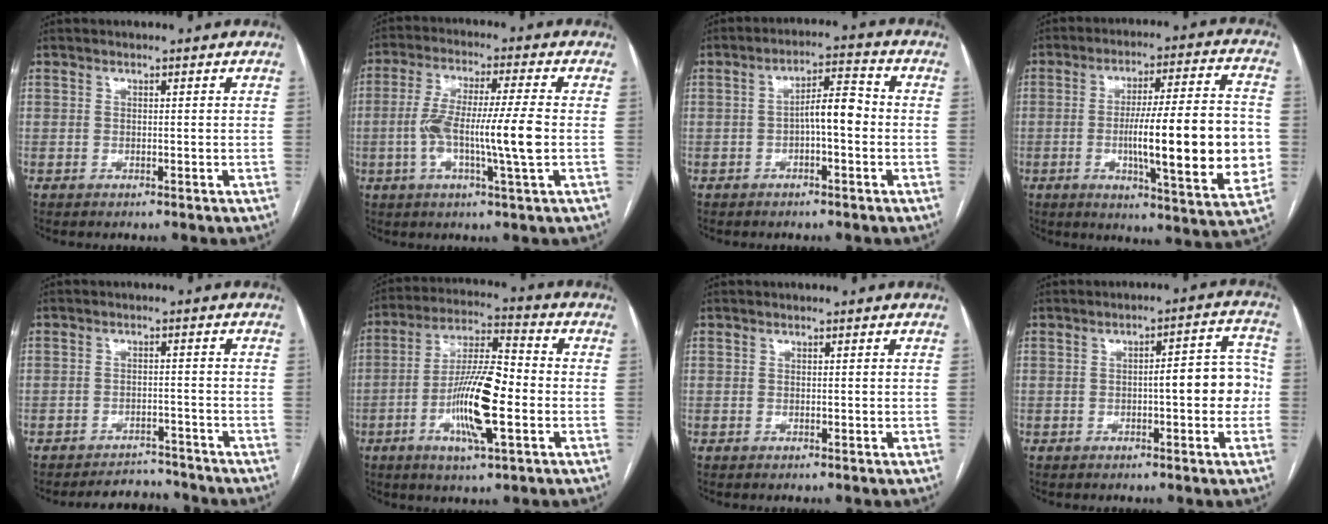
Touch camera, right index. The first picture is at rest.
{"total": 11.3, "force": [-1.6, 0.1, 11.2], "torque": [-0.210, 0.004, -0.034]}
{"total": 5.7, "force": [-0.9, 1.5, 5.4], "torque": [-0.087, 0.024, -0.014]}
{"total": 19.6, "force": [-2.4, 2.0, 19.3], "torque": [-0.266, 0.005, -0.030]}
{"total": 5.0, "force": [-4.8, 1.2, -0.5], "torque": [0.010, 0.010, -0.072]}
{"total": 13.4, "force": [-3.4, 2.2, 12.8], "torque": [-0.239, 0.001, -0.063]}
{"total": 0.0}
{"total": 7.5, "force": [-0.9, 2.0, 7.2], "torque": [-0.086, 0.028, -0.012]}